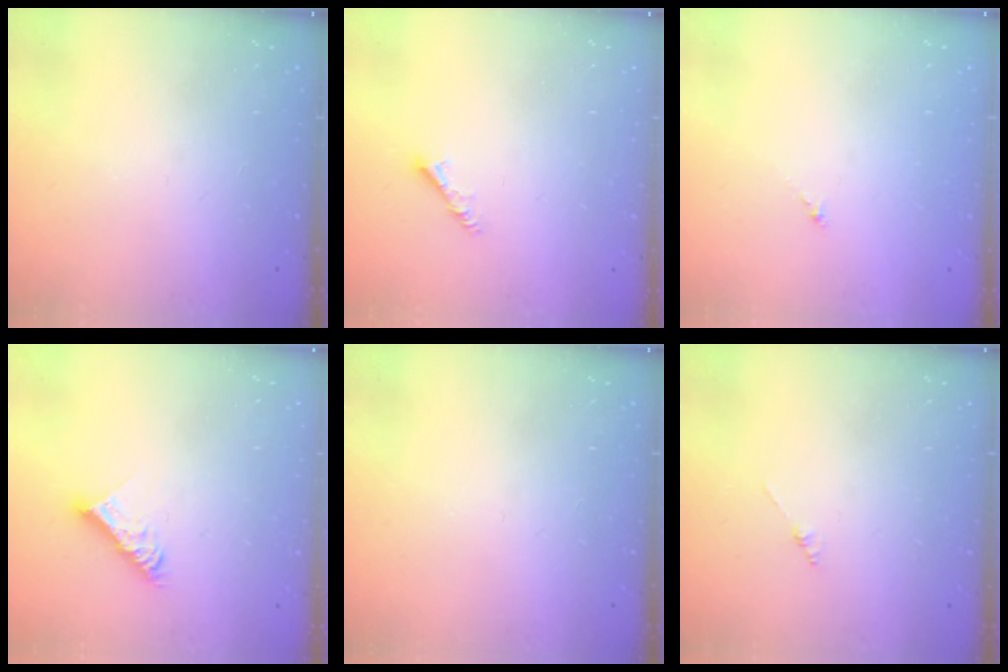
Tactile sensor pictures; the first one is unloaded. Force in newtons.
{"total": 3.0, "press": 2.9, "slide": 0.6}
{"total": 0.0}
{"total": 8.9, "press": 8.9, "slide": 0.7}
{"total": 0.0}
{"total": 1.3, "press": 1.3, "slide": 0.3}